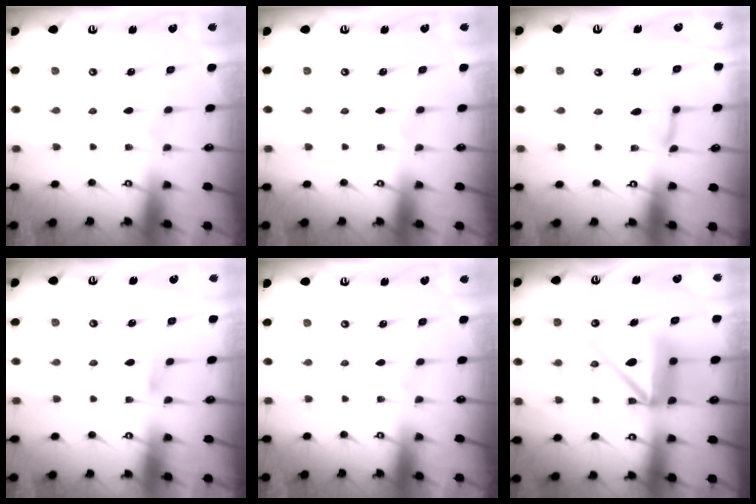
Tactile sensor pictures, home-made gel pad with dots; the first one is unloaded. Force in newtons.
{"total": 0.0}
{"total": 6.7, "press": 6.6, "slide": 0.5}
{"total": 3.6, "press": 3.6, "slide": 0.7}
{"total": 0.0}
{"total": 12.0, "press": 11.9, "slide": 1.3}